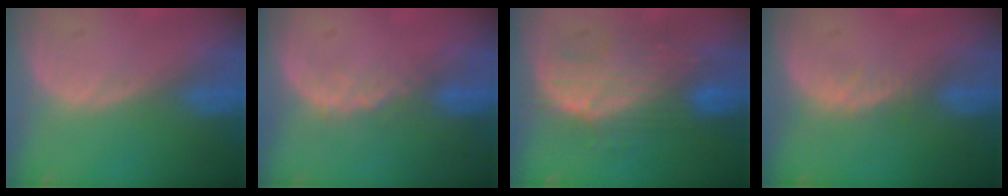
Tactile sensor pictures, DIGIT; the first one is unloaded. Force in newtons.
{"total": 2.6, "press": 2.1, "slide": 1.5}
{"total": 8.5, "press": 8.2, "slide": 2.3}
{"total": 1.5, "press": 1.5, "slide": 0.2}